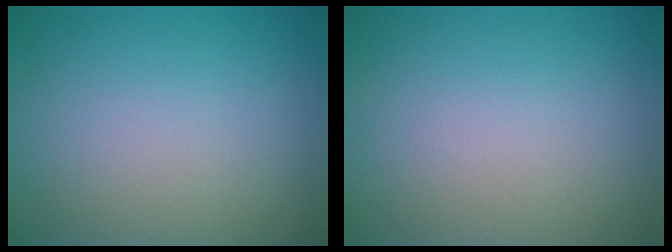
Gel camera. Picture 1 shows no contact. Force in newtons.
{"total": 0.0}